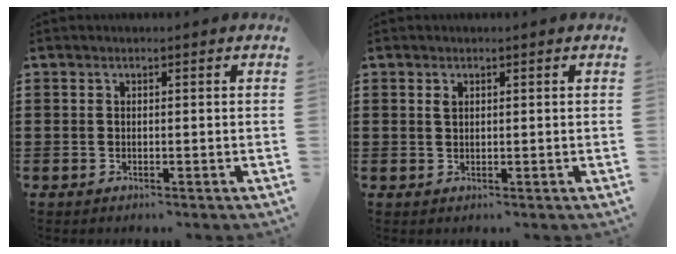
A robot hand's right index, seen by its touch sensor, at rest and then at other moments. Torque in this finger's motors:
{"motor_torque": [0.02, 0.01, 0.01, 0.02]}